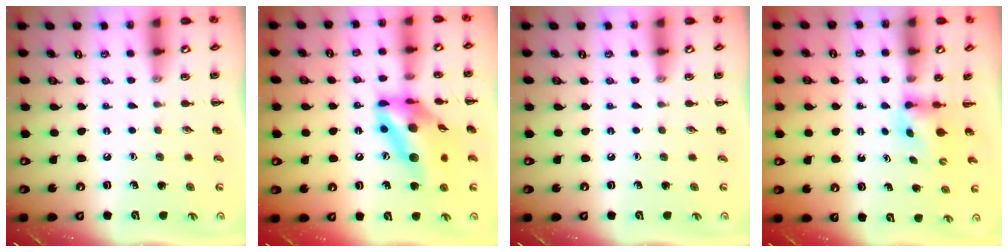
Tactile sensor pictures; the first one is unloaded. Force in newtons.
{"total": 14.8, "press": 14.0, "slide": 5.0}
{"total": 0.0}
{"total": 2.9, "press": 2.6, "slide": 1.2}